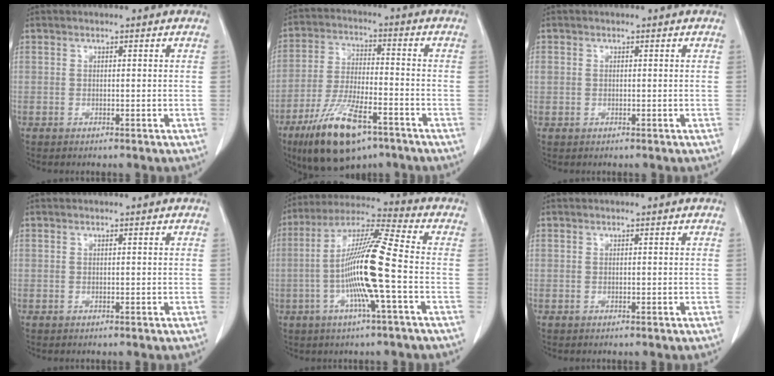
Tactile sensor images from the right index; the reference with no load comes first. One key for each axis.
{"total": 14.2, "fx": -8.8, "fy": 4.3, "fz": 10.4, "tx": -0.203, "ty": -0.018, "tz": -0.150}
{"total": 1.1, "fx": 0.2, "fy": 0.9, "fz": 0.5, "tx": -0.014, "ty": 0.013, "tz": 0.007}
{"total": 0.0}
{"total": 13.9, "fx": -2.6, "fy": -0.4, "fz": 13.6, "tx": -0.260, "ty": 0.003, "tz": -0.060}
{"total": 0.0}